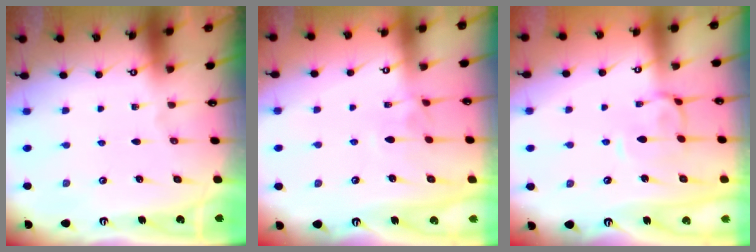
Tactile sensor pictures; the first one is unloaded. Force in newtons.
{"total": 3.4, "press": 3.4, "slide": 0.2}
{"total": 0.8, "press": 0.4, "slide": 0.7}